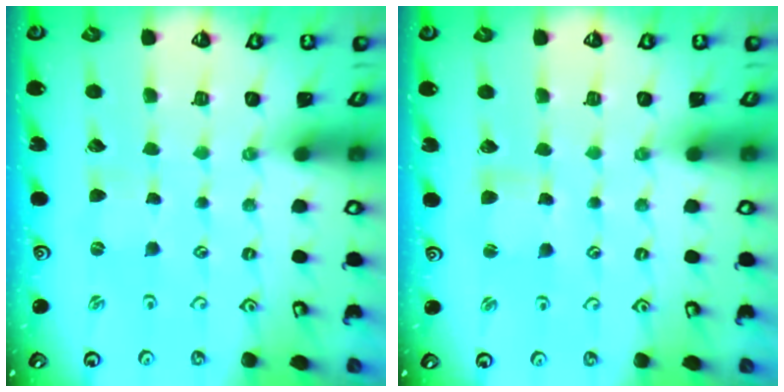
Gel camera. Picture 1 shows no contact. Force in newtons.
{"total": 2.4, "press": 2.4, "slide": 0.2}